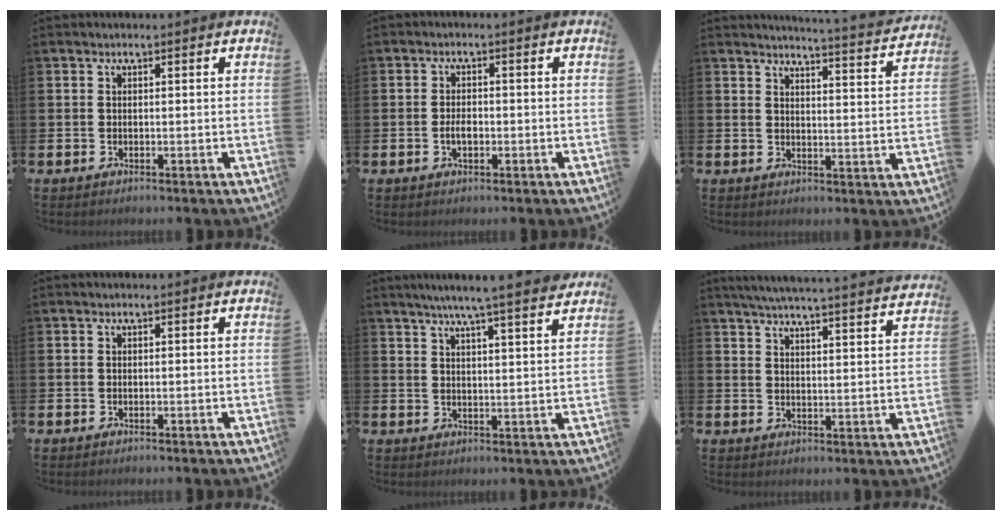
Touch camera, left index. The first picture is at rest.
{"total": 2.2, "force": [-0.4, 1.2, 1.8], "torque": [-0.024, -0.002, -0.011]}
{"total": 4.2, "force": [4.1, -0.6, 0.6], "torque": [-0.012, -0.039, 0.066]}
{"total": 0.0}
{"total": 6.2, "force": [5.7, -0.7, 2.4], "torque": [-0.052, -0.029, 0.096]}
{"total": 5.8, "force": [5.6, -0.4, 1.4], "torque": [-0.041, -0.036, 0.098]}